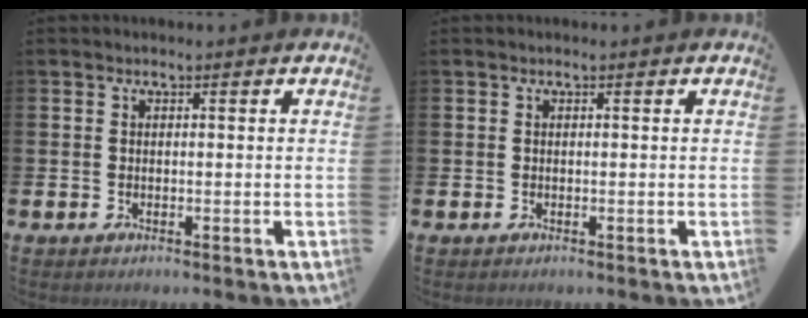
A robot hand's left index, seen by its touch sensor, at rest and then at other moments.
{"total": 0.0}